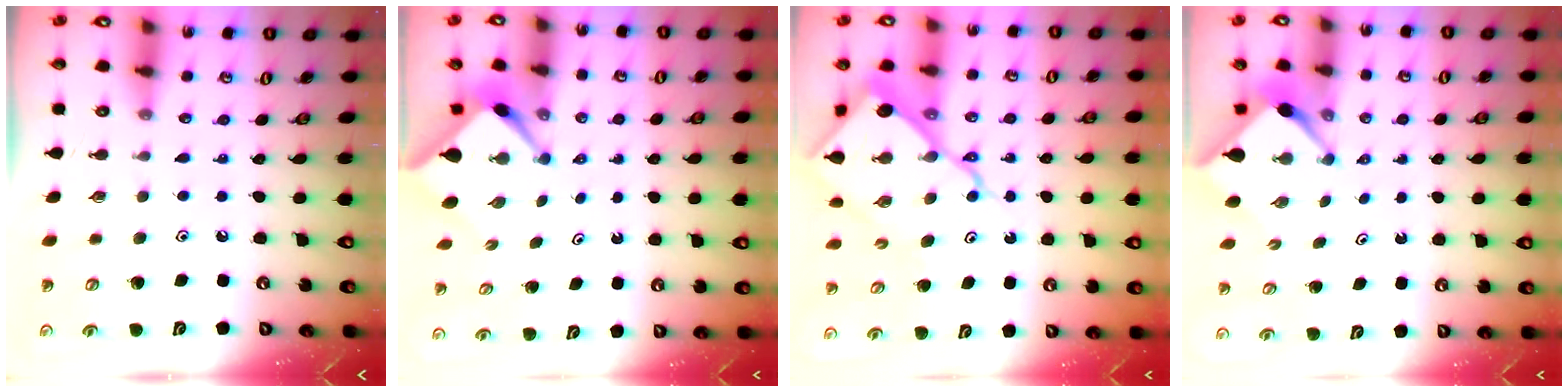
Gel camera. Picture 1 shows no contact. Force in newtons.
{"total": 2.5, "press": 2.5, "slide": 0.3}
{"total": 16.7, "press": 16.6, "slide": 1.9}
{"total": 2.4, "press": 2.4, "slide": 0.3}